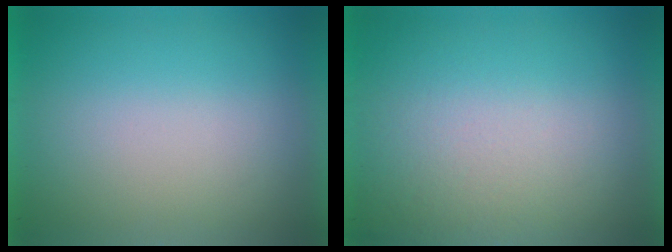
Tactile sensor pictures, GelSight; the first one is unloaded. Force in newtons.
{"total": 2.7}